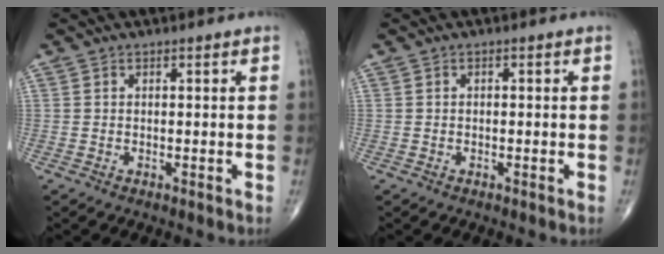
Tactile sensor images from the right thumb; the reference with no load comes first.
{"total": 0.0}